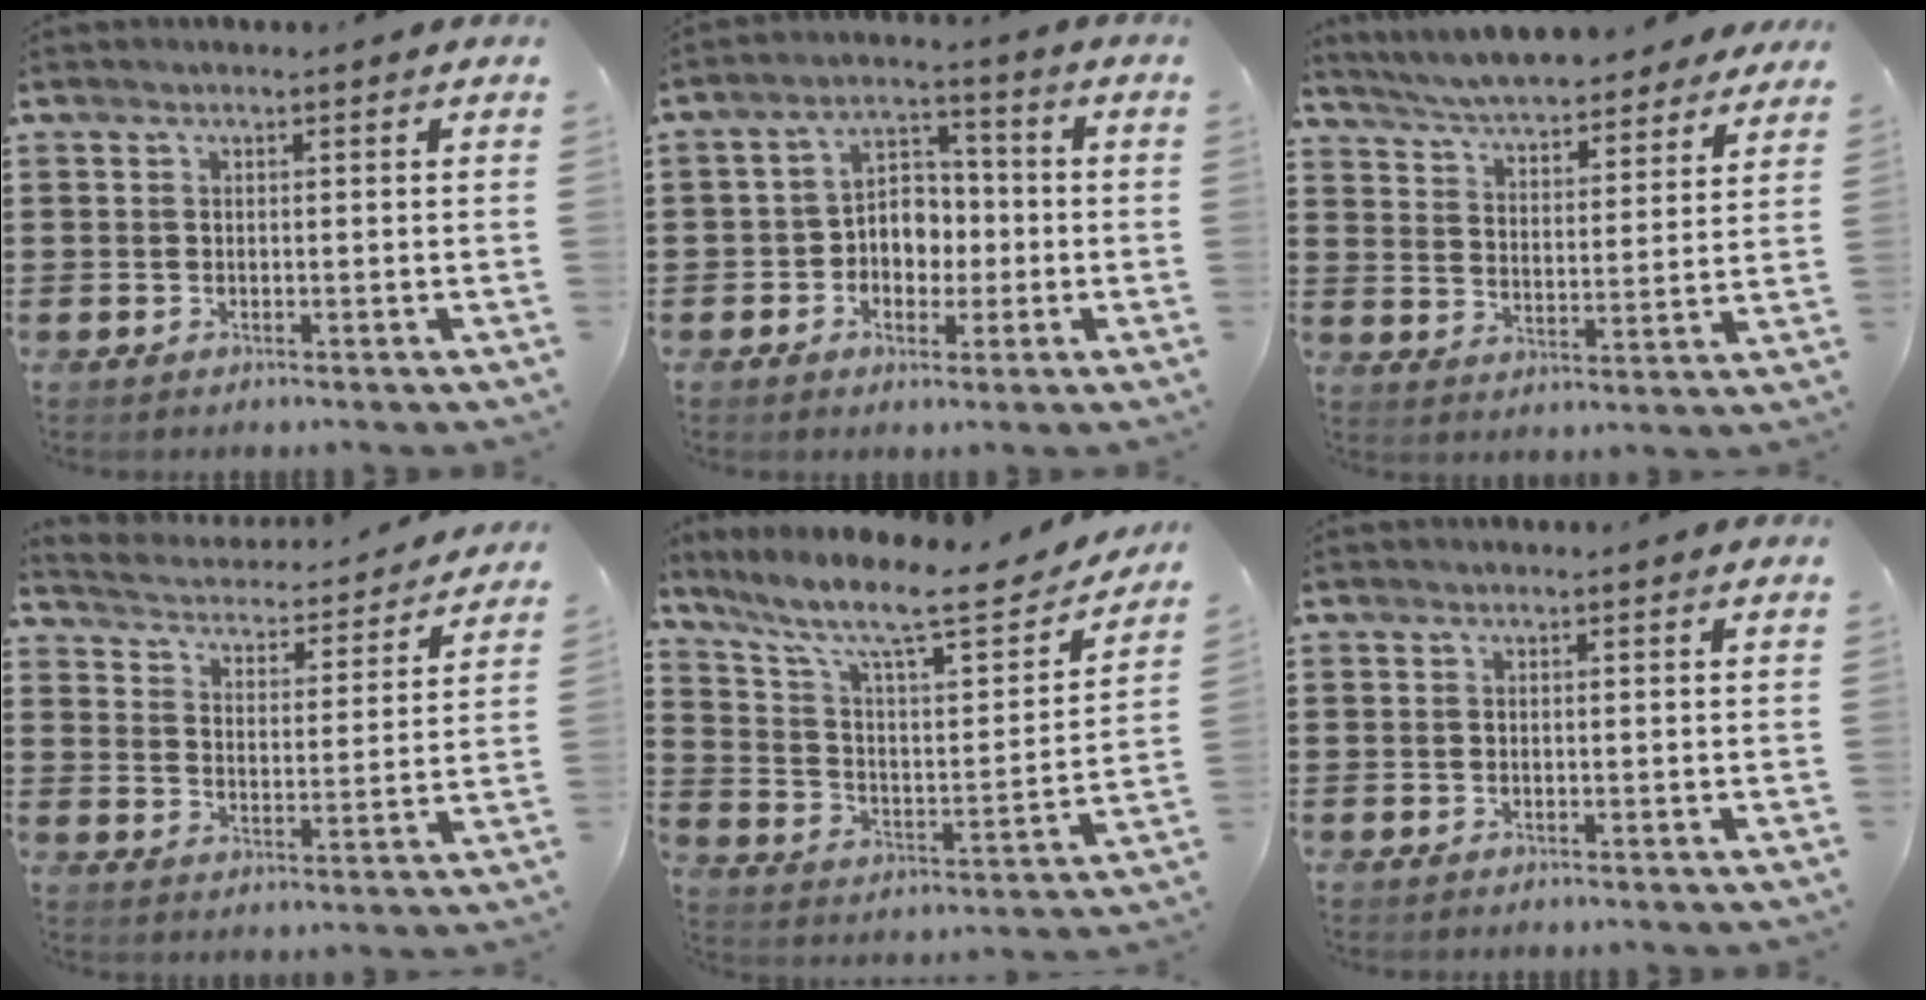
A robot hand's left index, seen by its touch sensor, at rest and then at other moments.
{"total": 5.6, "force": [-1.3, 4.7, 2.7], "torque": [-0.055, 0.014, -0.030]}
{"total": 6.0, "force": [5.8, 0.2, 1.2], "torque": [-0.052, -0.036, 0.103]}
{"total": 2.9, "force": [2.9, 0.1, 0.1], "torque": [-0.024, -0.032, 0.040]}
{"total": 11.7, "force": [9.1, 1.9, 7.2], "torque": [-0.158, -0.059, 0.147]}
{"total": 0.0}